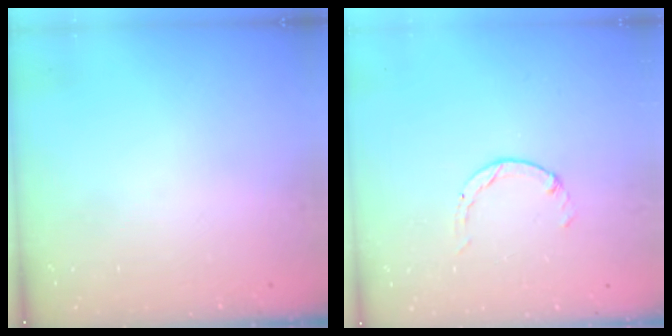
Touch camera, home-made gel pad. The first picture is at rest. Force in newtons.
{"total": 0.0}